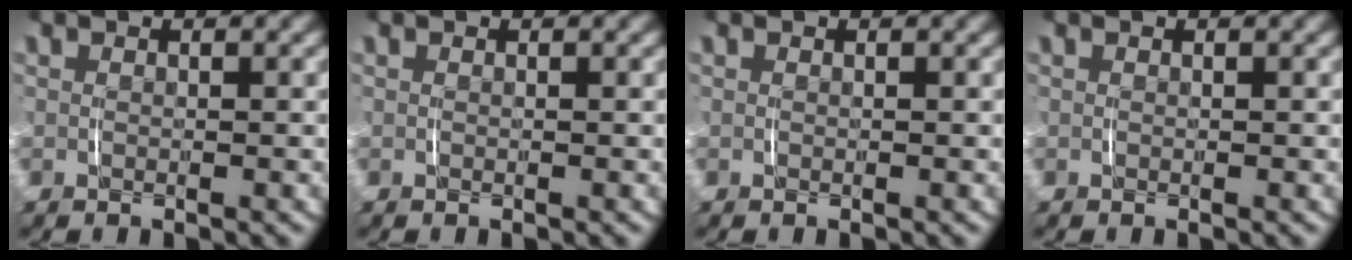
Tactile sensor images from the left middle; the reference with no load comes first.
{"total": 0.0}
{"total": 0.0}
{"total": 0.0}